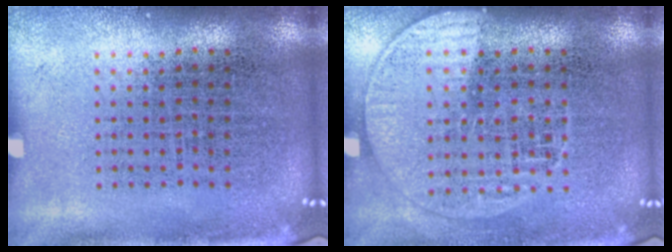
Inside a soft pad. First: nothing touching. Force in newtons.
{"total": 1.3, "press": 1.2, "slide": 0.5}